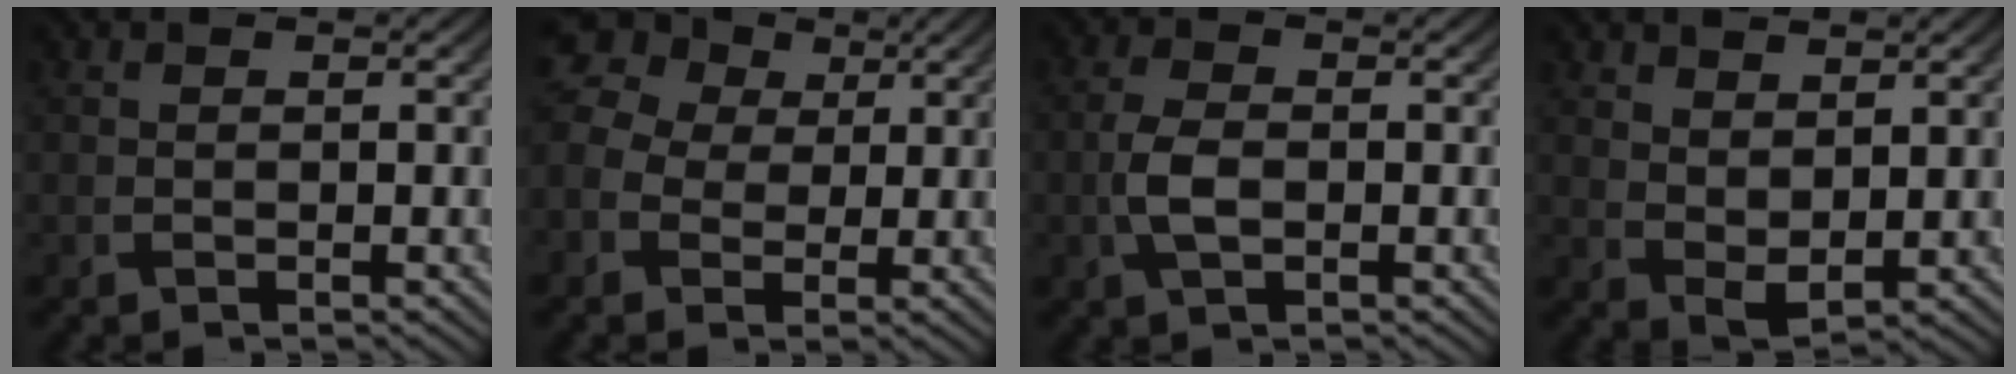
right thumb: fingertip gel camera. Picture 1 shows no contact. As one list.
[{"total": 8.9, "force": [1.8, 7.6, 4.3], "torque": [-0.131, 0.030, 0.012]}, {"total": 3.4, "force": [-0.7, 1.8, 2.8], "torque": [-0.065, 0.000, -0.019]}, {"total": 3.6, "force": [2.3, 1.7, 2.2], "torque": [-0.050, -0.005, 0.050]}]